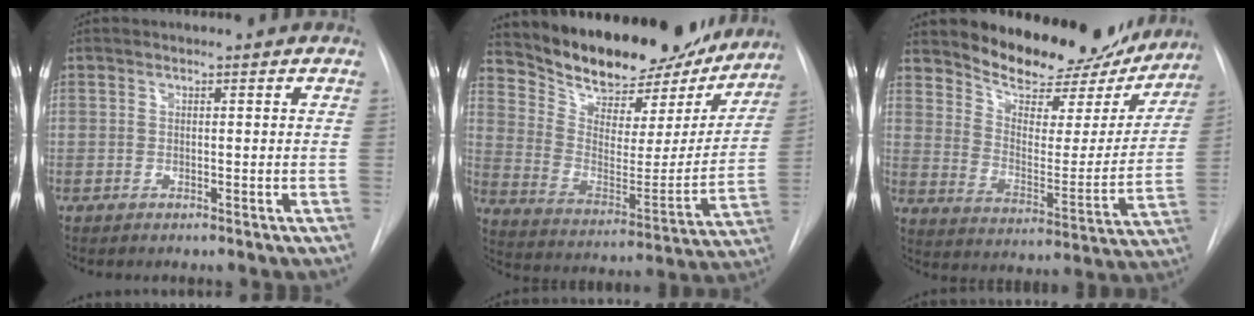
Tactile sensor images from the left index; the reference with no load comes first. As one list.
[{"total": 23.7, "force": [20.8, 8.2, 7.9], "torque": [-0.137, -0.026, 0.301]}, {"total": 18.7, "force": [16.8, 6.1, 5.5], "torque": [-0.065, -0.033, 0.231]}]